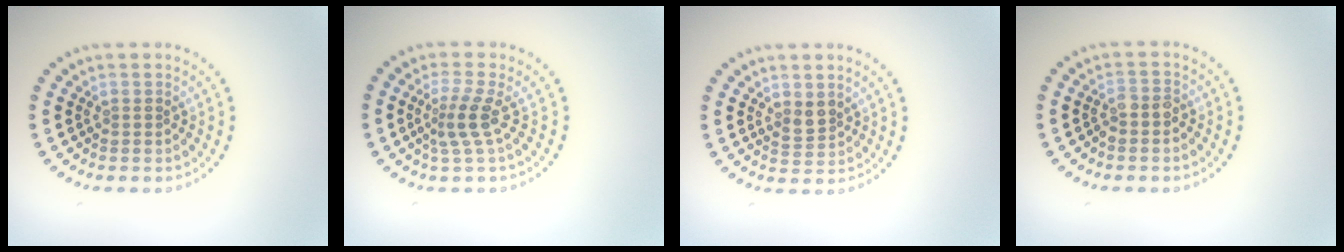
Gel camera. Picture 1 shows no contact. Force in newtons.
{"total": 2.5, "press": 1.7, "slide": 1.8}
{"total": 1.7, "press": 1.5, "slide": 0.9}
{"total": 1.7, "press": 1.5, "slide": 0.8}